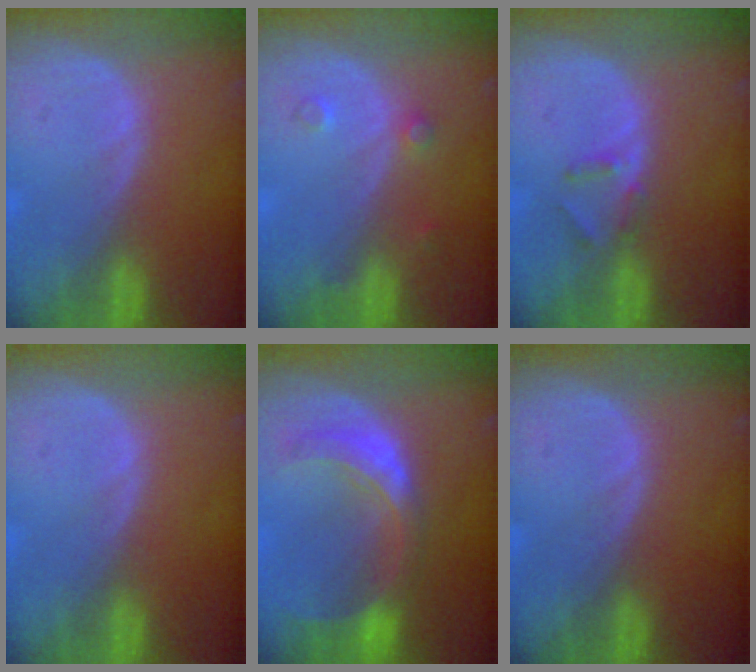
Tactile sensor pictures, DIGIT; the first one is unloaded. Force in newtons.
{"total": 2.0, "press": 2.0, "slide": 0.2}
{"total": 2.3, "press": 2.1, "slide": 0.9}
{"total": 0.0}
{"total": 8.2, "press": 7.3, "slide": 3.8}
{"total": 0.0}